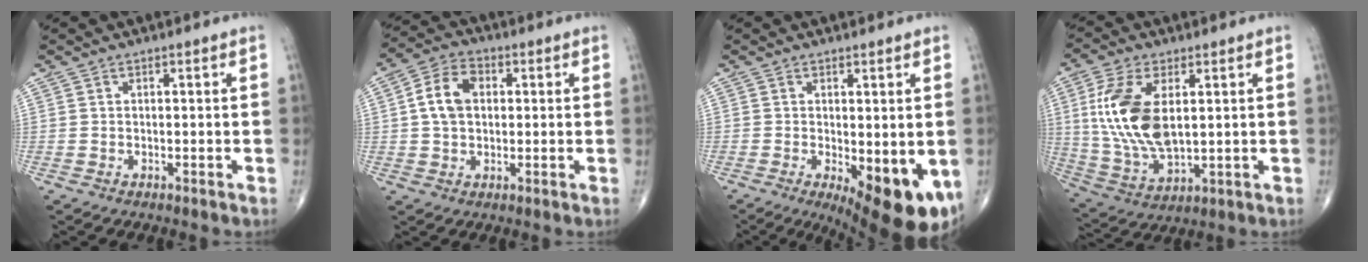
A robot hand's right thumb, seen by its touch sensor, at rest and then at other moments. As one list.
[{"total": 8.2, "force": [1.1, 5.7, 5.8], "torque": [-0.101, 0.018, 0.015]}, {"total": 13.4, "force": [-3.8, 4.8, 11.9], "torque": [-0.140, -0.025, -0.038]}, {"total": 15.1, "force": [2.9, 7.8, 12.6], "torque": [-0.257, -0.013, 0.067]}]